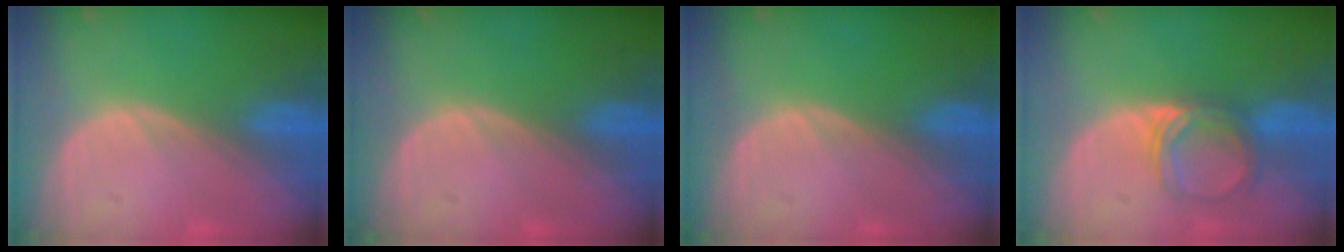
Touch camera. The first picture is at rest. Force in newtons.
{"total": 0.0}
{"total": 0.0}
{"total": 5.0, "press": 4.6, "slide": 2.1}